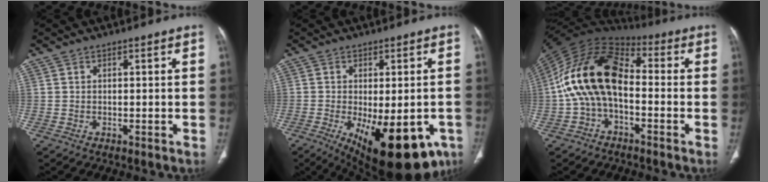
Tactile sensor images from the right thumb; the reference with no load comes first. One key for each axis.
{"total": 19.1, "fx": -8.4, "fy": 8.3, "fz": 15.0, "tx": -0.164, "ty": -0.012, "tz": -0.103}
{"total": 16.5, "fx": -1.4, "fy": 9.8, "fz": 13.2, "tx": -0.239, "ty": 0.049, "tz": -0.036}